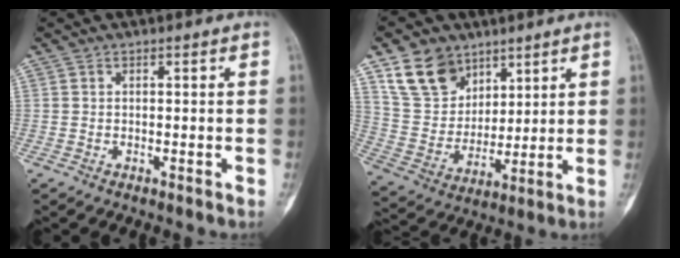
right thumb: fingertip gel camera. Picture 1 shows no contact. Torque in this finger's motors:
{"motor_torque": [-0.14, 0.22, 0.13, 0.16, 0.08]}